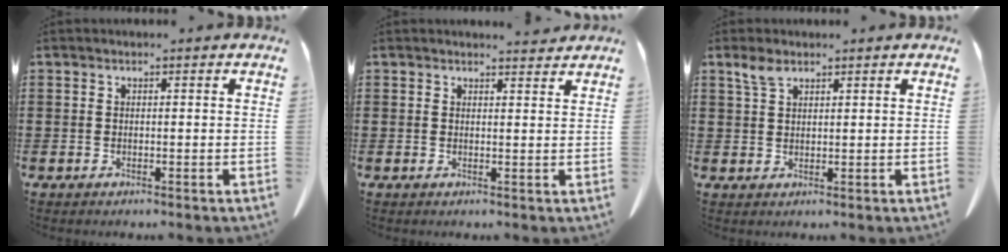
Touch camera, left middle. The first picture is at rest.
{"total": 2.0, "force": [2.0, 0.2, 0.5], "torque": [-0.014, -0.002, 0.037]}
{"total": 3.1, "force": [2.2, 1.3, 1.7], "torque": [-0.041, 0.002, 0.042]}